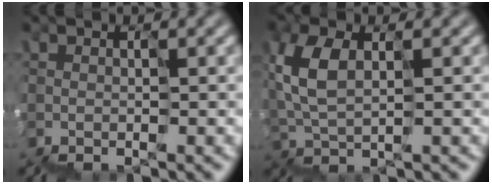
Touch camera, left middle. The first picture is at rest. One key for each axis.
{"total": 3.5, "fx": 1.4, "fy": 1.6, "fz": 2.7, "tx": -0.096, "ty": 0.020, "tz": 0.023}